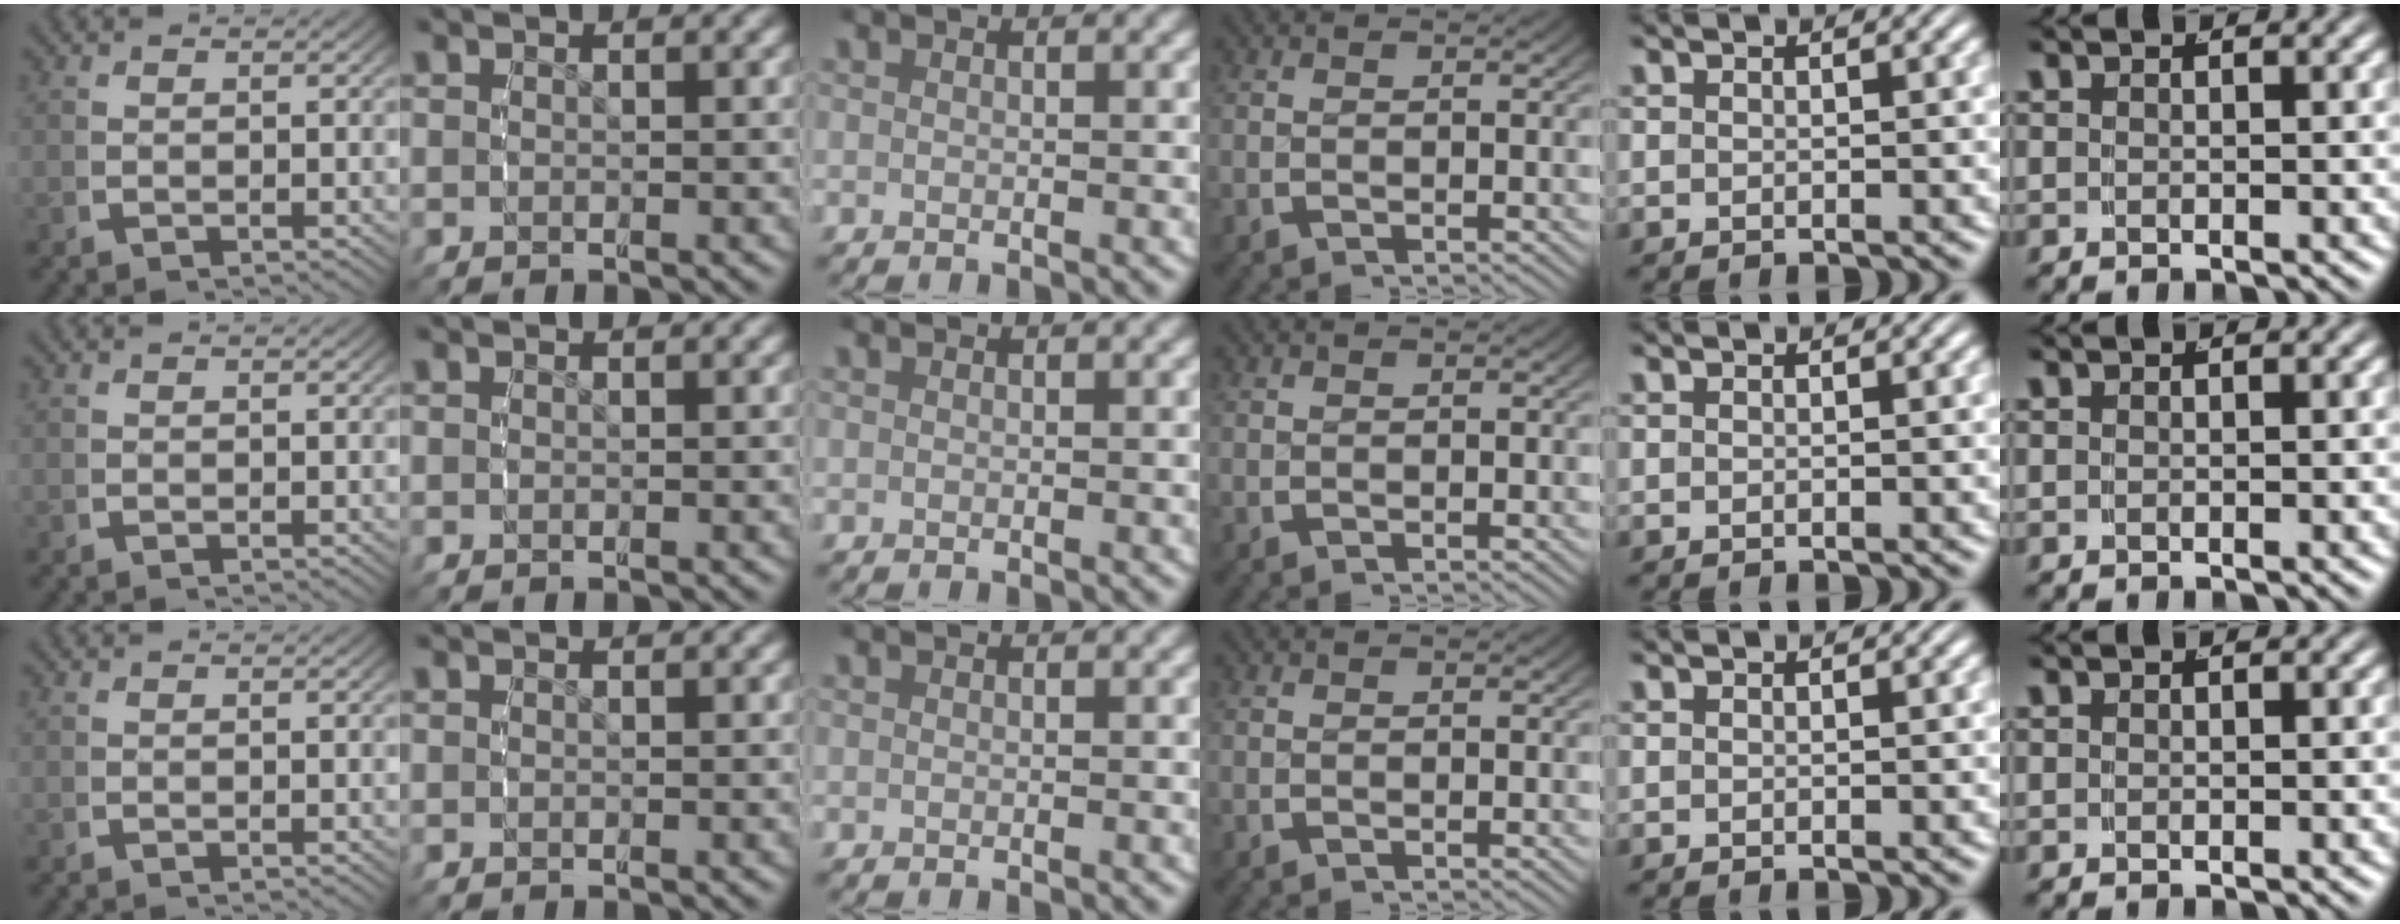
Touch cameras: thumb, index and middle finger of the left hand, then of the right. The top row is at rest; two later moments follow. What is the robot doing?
{"motion": "reach", "object": "shirt"}